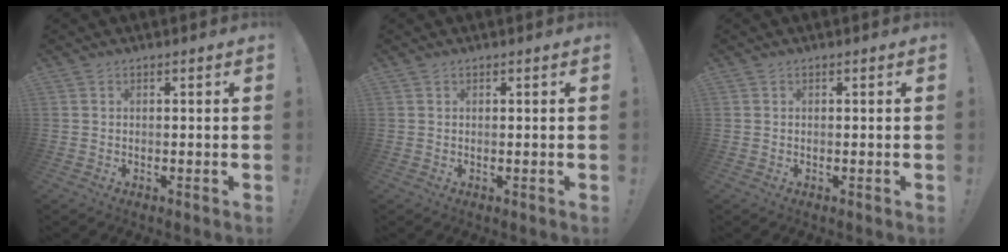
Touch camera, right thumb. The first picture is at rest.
{"total": 0.5, "force": [0.5, -0.1, 0.0], "torque": [0.006, -0.004, 0.009]}
{"total": 0.0}